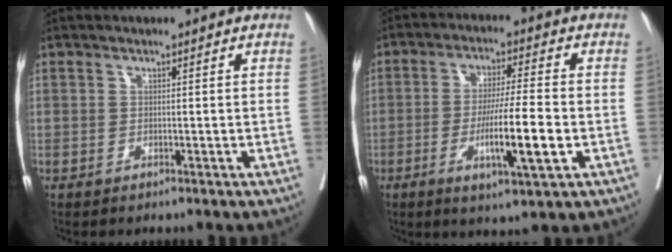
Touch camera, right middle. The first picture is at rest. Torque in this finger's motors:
{"motor_torque": [1.30, -0.84, 0.30, 0.12]}